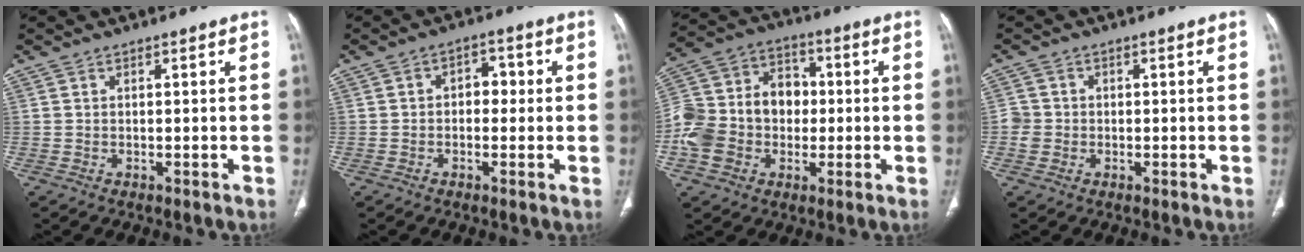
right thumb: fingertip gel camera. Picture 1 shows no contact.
{"total": 4.2, "force": [0.0, 3.0, 2.9], "torque": [-0.019, 0.016, -0.007]}
{"total": 16.9, "force": [-1.9, 13.3, 10.3], "torque": [-0.176, 0.046, -0.035]}
{"total": 2.8, "force": [-0.5, 2.7, 0.7], "torque": [0.002, 0.009, -0.012]}